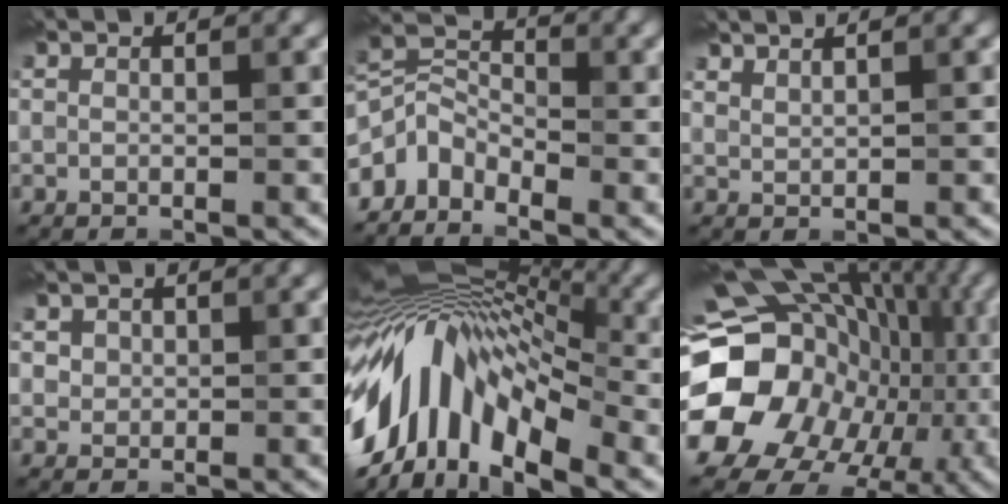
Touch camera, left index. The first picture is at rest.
{"total": 3.5, "force": [-2.6, 1.9, 1.2], "torque": [-0.023, 0.004, -0.065]}
{"total": 1.6, "force": [1.6, 0.2, 0.4], "torque": [-0.005, 0.000, 0.029]}
{"total": 2.0, "force": [1.0, 1.6, 0.7], "torque": [-0.019, -0.002, 0.030]}
{"total": 14.0, "force": [-2.6, 7.6, 11.5], "torque": [-0.210, 0.028, -0.055]}
{"total": 22.9, "force": [-2.7, 20.2, 10.6], "torque": [-0.178, -0.008, -0.072]}